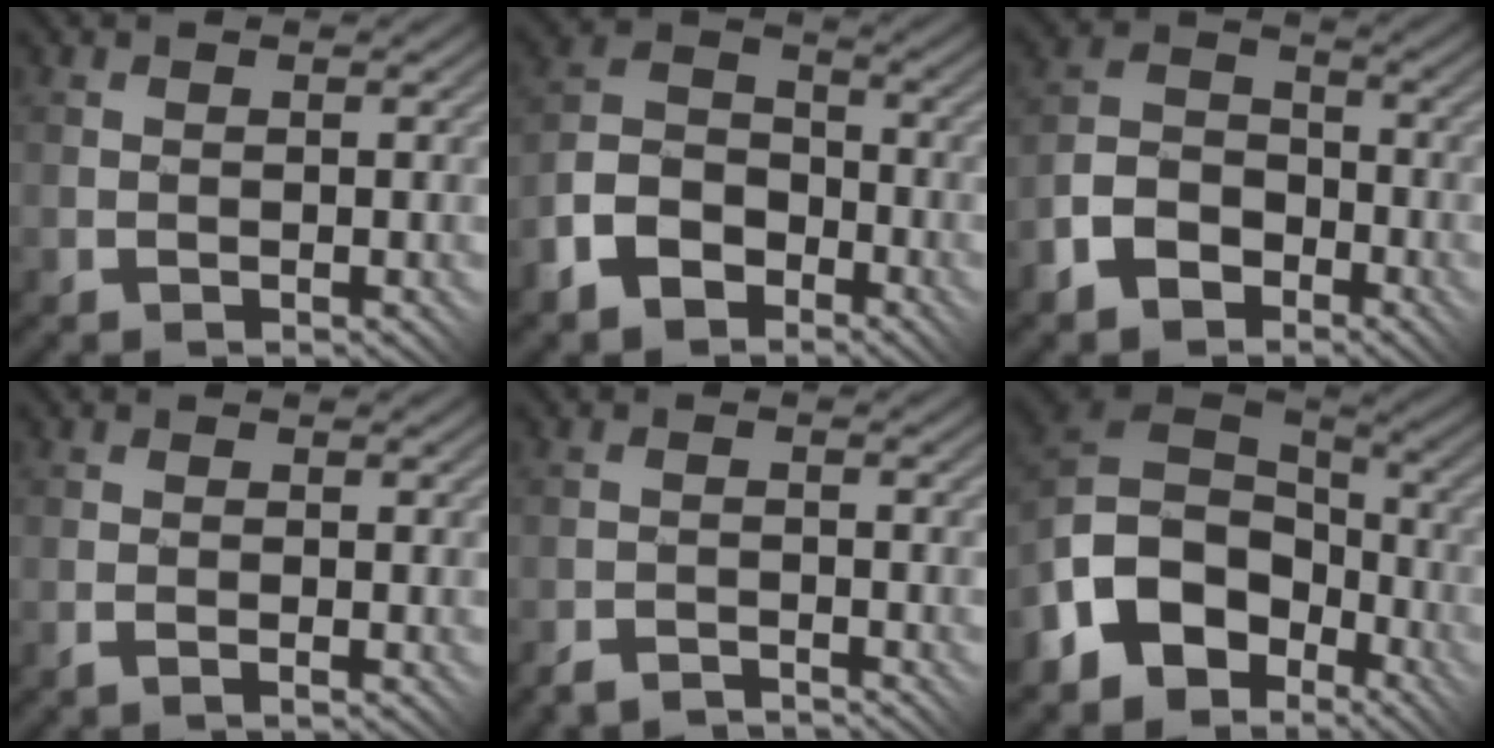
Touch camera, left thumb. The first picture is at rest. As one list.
[{"total": 8.6, "force": [-5.1, 5.5, 4.1], "torque": [-0.102, -0.010, -0.111]}, {"total": 7.4, "force": [-4.5, 4.8, 3.4], "torque": [-0.081, -0.006, -0.098]}, {"total": 0.9, "force": [-0.7, 0.2, 0.6], "torque": [-0.008, 0.003, -0.015]}, {"total": 2.3, "force": [-2.3, 0.0, 0.1], "torque": [-0.002, 0.008, -0.052]}, {"total": 12.8, "force": [-5.9, 9.2, 6.6], "torque": [-0.170, -0.014, -0.113]}]